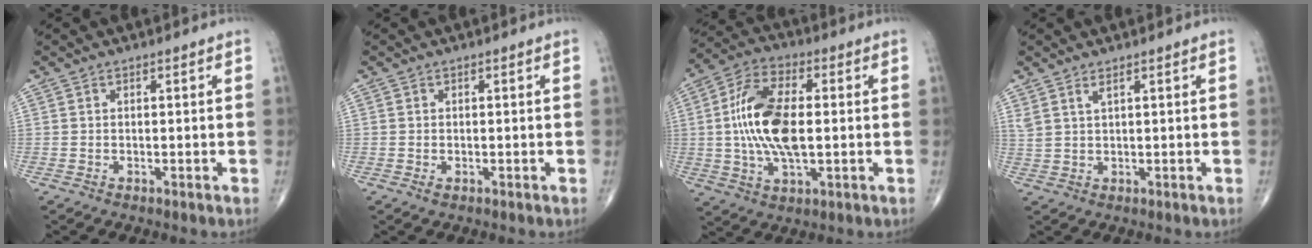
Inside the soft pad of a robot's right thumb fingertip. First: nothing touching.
{"total": 0.7, "force": [-0.2, 0.5, 0.5], "torque": [-0.010, 0.000, 0.001]}
{"total": 15.1, "force": [0.4, 7.3, 13.2], "torque": [-0.263, 0.011, 0.005]}
{"total": 2.4, "force": [1.6, 0.5, 1.7], "torque": [-0.039, -0.005, 0.039]}